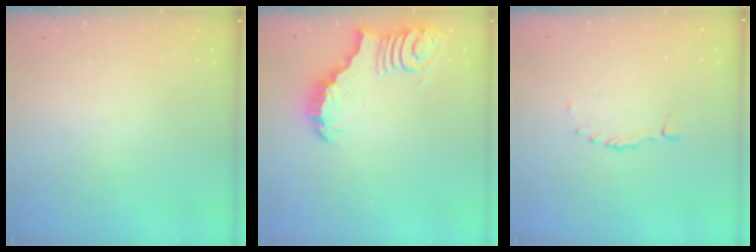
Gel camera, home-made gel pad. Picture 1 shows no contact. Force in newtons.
{"total": 3.8, "press": 3.8, "slide": 0.6}
{"total": 0.0}